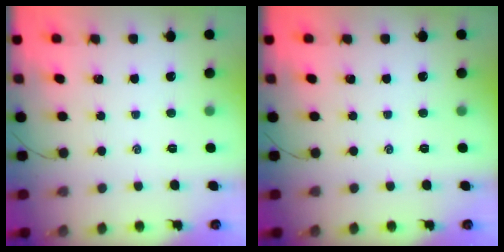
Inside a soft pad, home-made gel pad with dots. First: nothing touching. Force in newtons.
{"total": 0.0}